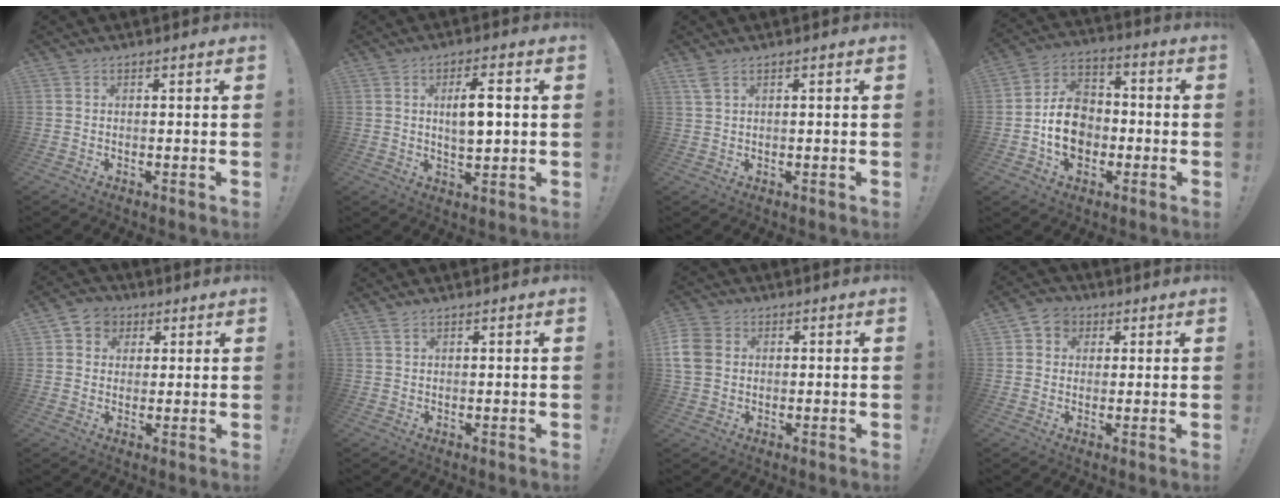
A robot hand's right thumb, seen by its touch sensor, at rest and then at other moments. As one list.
[{"total": 7.7, "force": [1.1, 2.6, 7.2], "torque": [-0.113, -0.001, 0.015]}, {"total": 2.6, "force": [1.7, 0.9, 1.8], "torque": [-0.035, 0.000, 0.032]}, {"total": 13.8, "force": [-2.6, 10.9, 8.1], "torque": [-0.128, 0.031, -0.041]}, {"total": 6.3, "force": [2.1, 5.6, 1.7], "torque": [-0.025, -0.004, 0.042]}, {"total": 1.1, "force": [0.9, 0.3, 0.5], "torque": [-0.006, -0.001, 0.017]}, {"total": 7.8, "force": [1.1, 6.6, 4.1], "torque": [-0.088, 0.003, 0.024]}, {"total": 5.4, "force": [1.8, 4.8, 1.6], "torque": [-0.020, -0.005, 0.033]}]